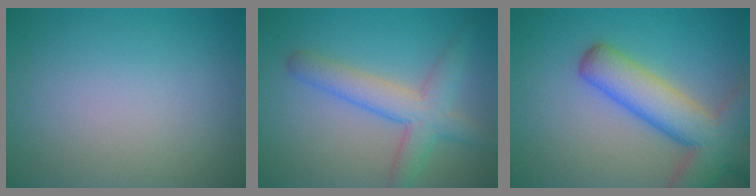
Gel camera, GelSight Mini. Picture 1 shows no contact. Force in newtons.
{"total": 4.7, "press": 4.7, "slide": 0.2}
{"total": 8.5, "press": 8.5, "slide": 0.5}